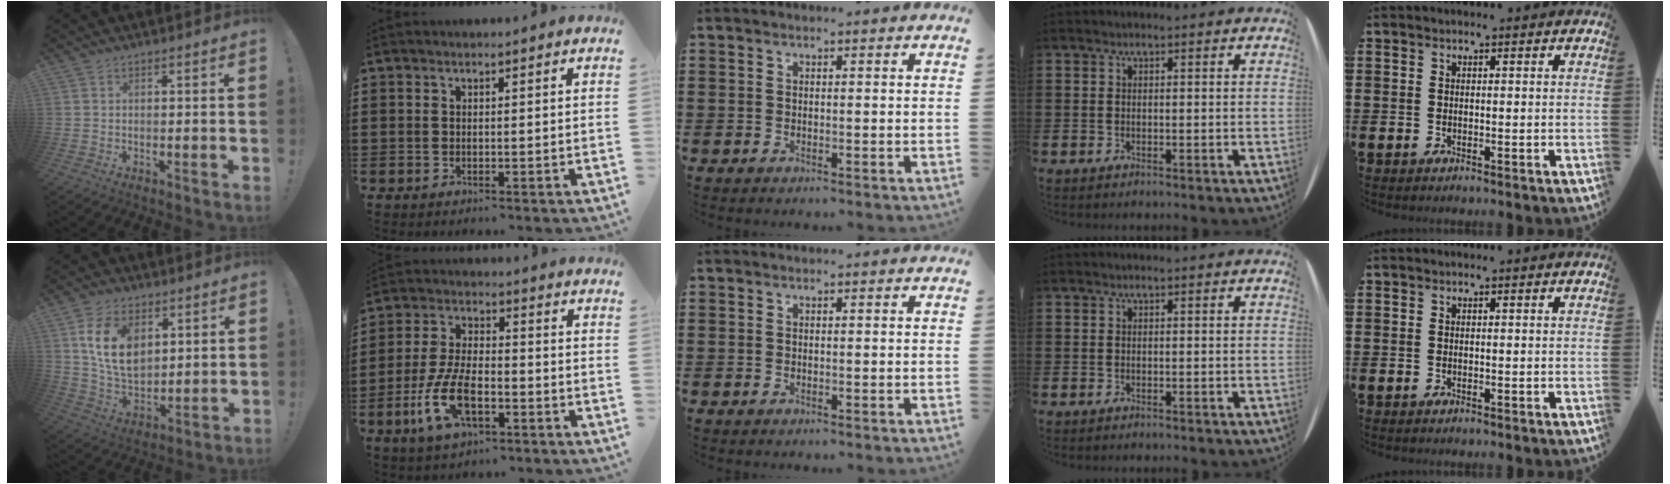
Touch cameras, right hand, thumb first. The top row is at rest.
{"thumb": {"total": 14.0, "force": [5.3, 9.4, 8.9], "torque": [-0.162, -0.013, 0.103]}, "index": {"total": 9.4, "force": [-3.8, 4.3, 7.4], "torque": [-0.175, -0.006, -0.076]}}